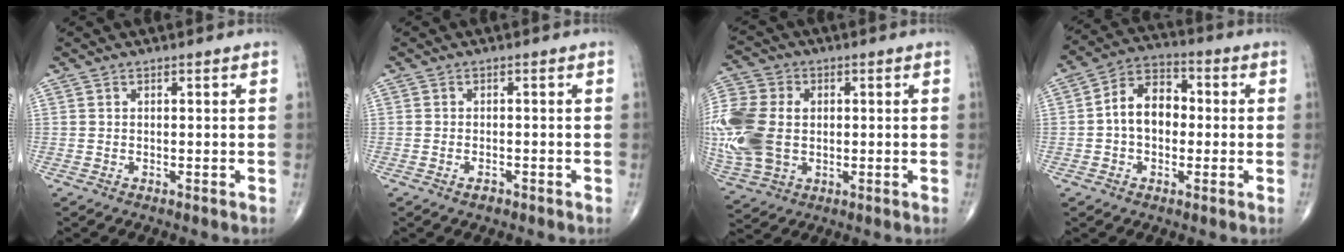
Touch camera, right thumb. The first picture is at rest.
{"total": 1.5, "force": [-1.0, 0.7, 0.9], "torque": [-0.018, 0.003, -0.017]}
{"total": 19.5, "force": [0.0, 14.2, 13.3], "torque": [-0.331, 0.006, 0.010]}
{"total": 9.8, "force": [-0.1, 6.9, 6.9], "torque": [-0.096, 0.029, -0.015]}